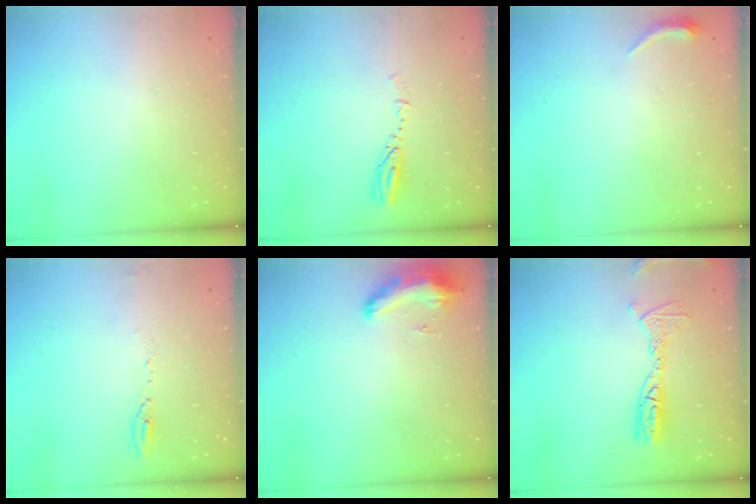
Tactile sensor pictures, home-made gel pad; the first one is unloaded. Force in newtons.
{"total": 3.6, "press": 3.5, "slide": 0.4}
{"total": 4.8, "press": 4.7, "slide": 0.9}
{"total": 4.6, "press": 4.3, "slide": 1.6}
{"total": 8.8, "press": 8.8, "slide": 0.7}
{"total": 14.6, "press": 12.8, "slide": 7.1}